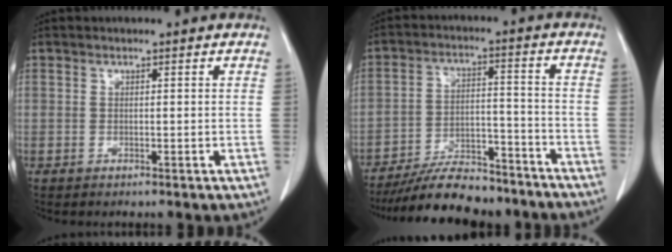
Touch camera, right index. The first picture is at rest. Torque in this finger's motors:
{"motor_torque": [0.78, -0.90, 0.68, 0.21]}